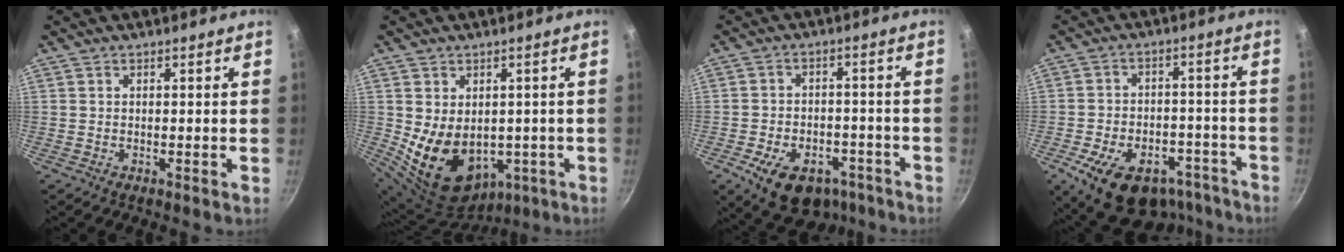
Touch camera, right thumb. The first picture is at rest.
{"total": 14.3, "force": [-1.5, 10.6, 9.6], "torque": [-0.149, -0.009, 0.012]}
{"total": 14.7, "force": [-7.8, 9.5, 8.0], "torque": [-0.098, 0.040, -0.106]}
{"total": 19.7, "force": [-12.0, 11.6, 10.5], "torque": [-0.128, 0.054, -0.161]}